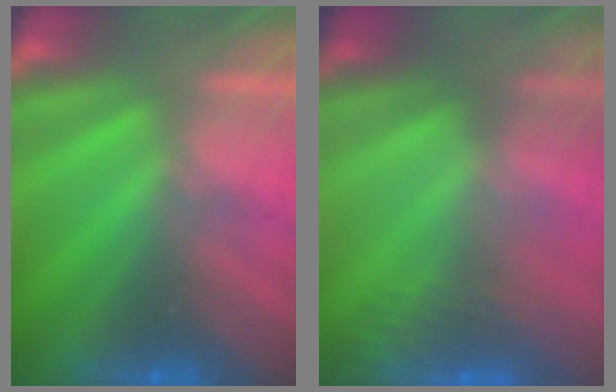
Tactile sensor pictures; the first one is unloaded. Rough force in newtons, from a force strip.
{"total": 2.8}